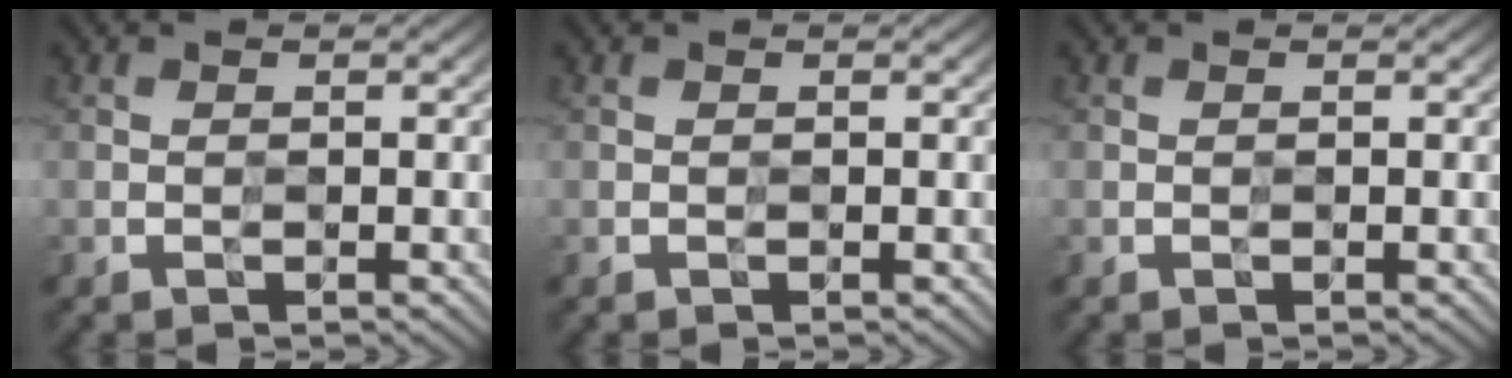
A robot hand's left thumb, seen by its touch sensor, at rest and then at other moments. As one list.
[{"total": 0.0}, {"total": 0.0}]